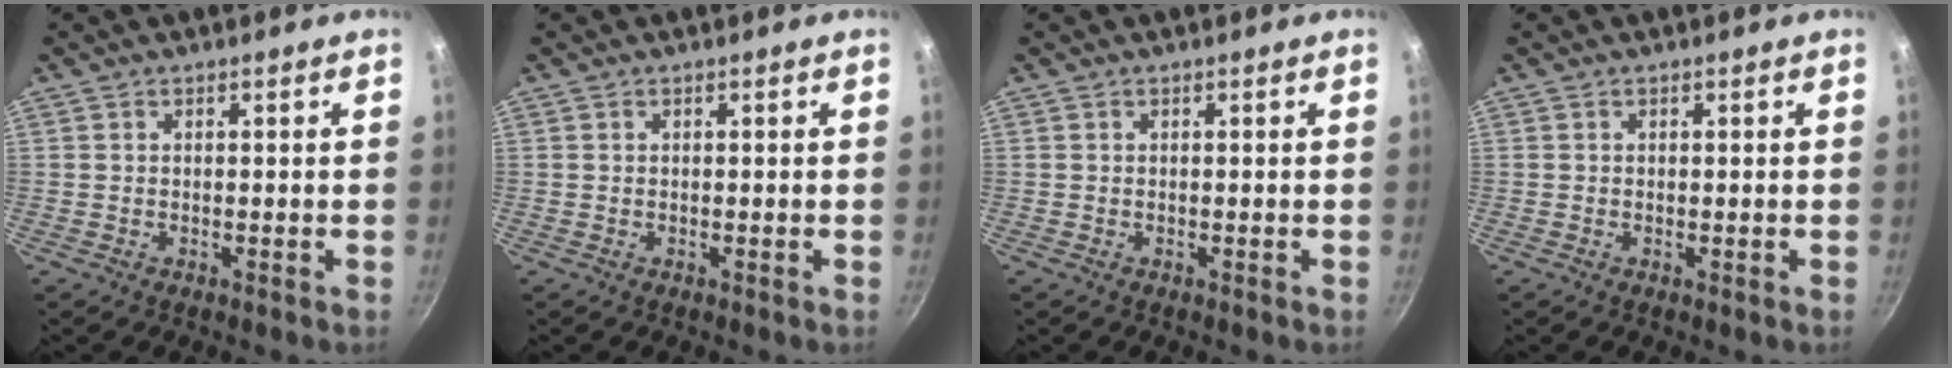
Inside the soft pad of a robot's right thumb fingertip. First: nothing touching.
{"total": 0.0}
{"total": 0.0}
{"total": 0.0}